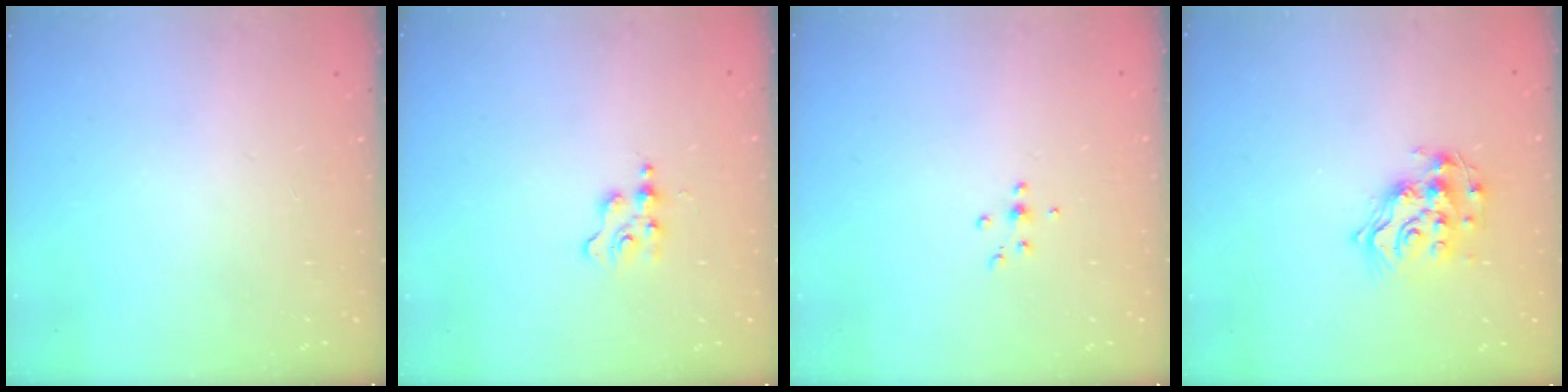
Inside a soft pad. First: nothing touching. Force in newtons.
{"total": 1.7, "press": 1.7, "slide": 0.2}
{"total": 4.6, "press": 4.4, "slide": 1.2}
{"total": 12.6, "press": 12.6, "slide": 0.9}